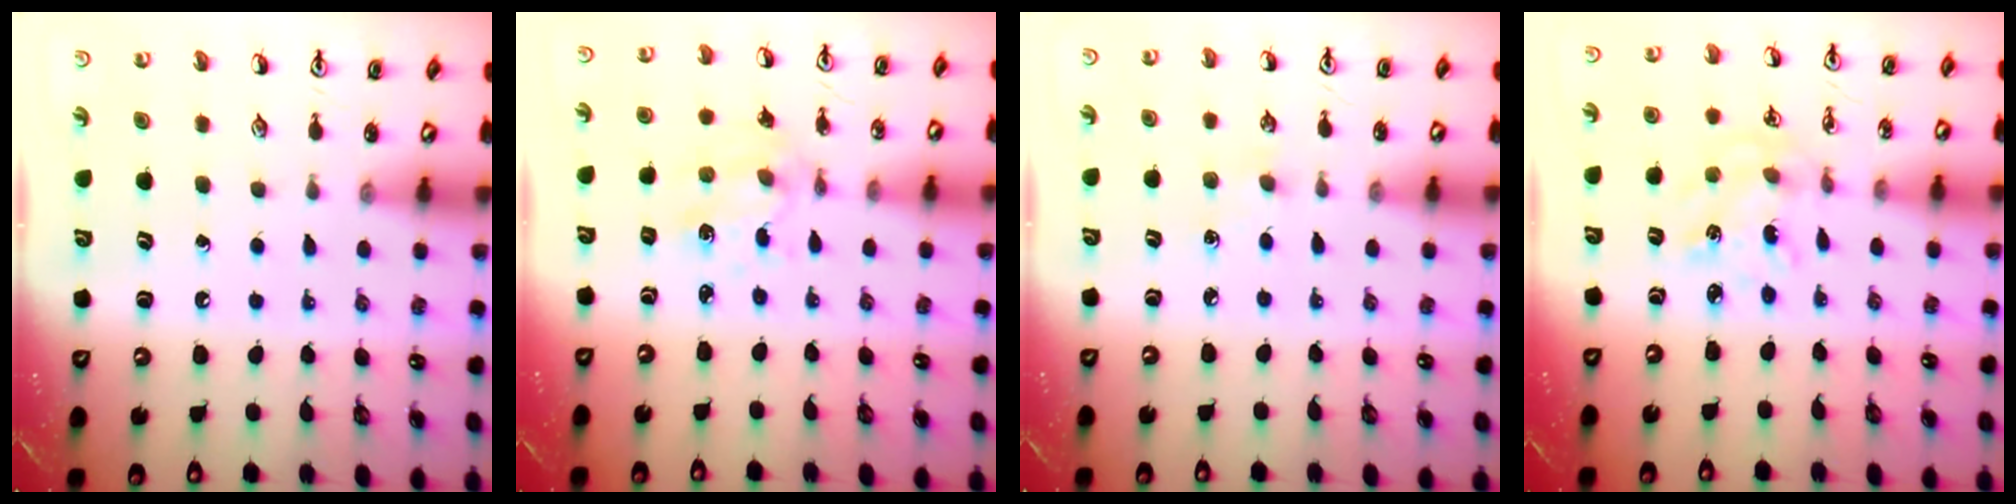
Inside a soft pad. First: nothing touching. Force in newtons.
{"total": 1.8, "press": 1.8, "slide": 0.3}
{"total": 2.8, "press": 2.8, "slide": 0.4}
{"total": 2.1, "press": 2.1, "slide": 0.1}